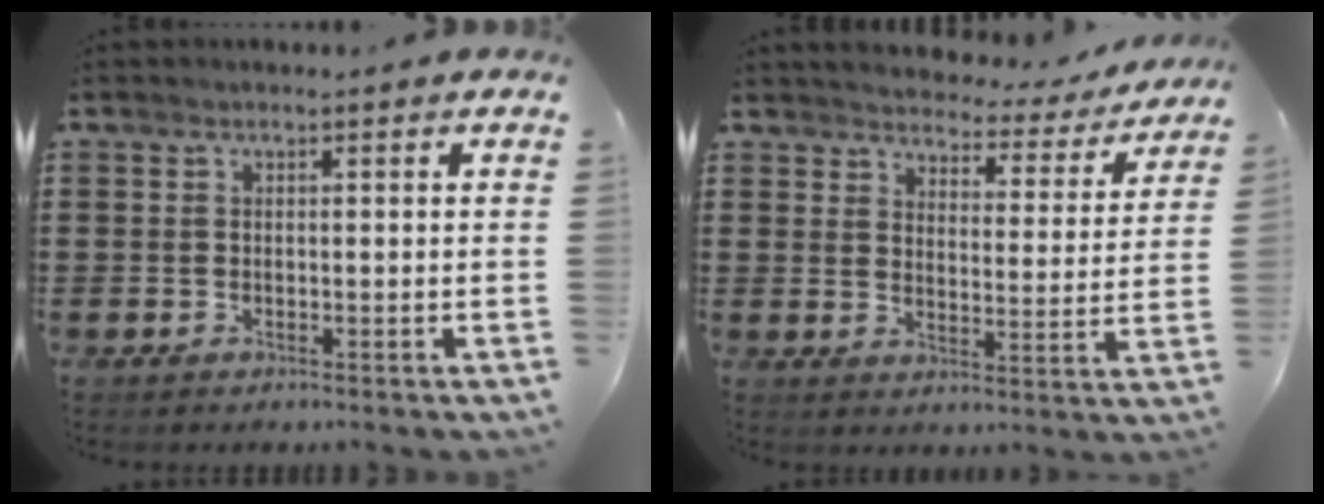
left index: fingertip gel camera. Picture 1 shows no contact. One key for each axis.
{"total": 3.2, "fx": 3.2, "fy": 0.4, "fz": 0.1, "tx": -0.017, "ty": -0.033, "tz": 0.045}